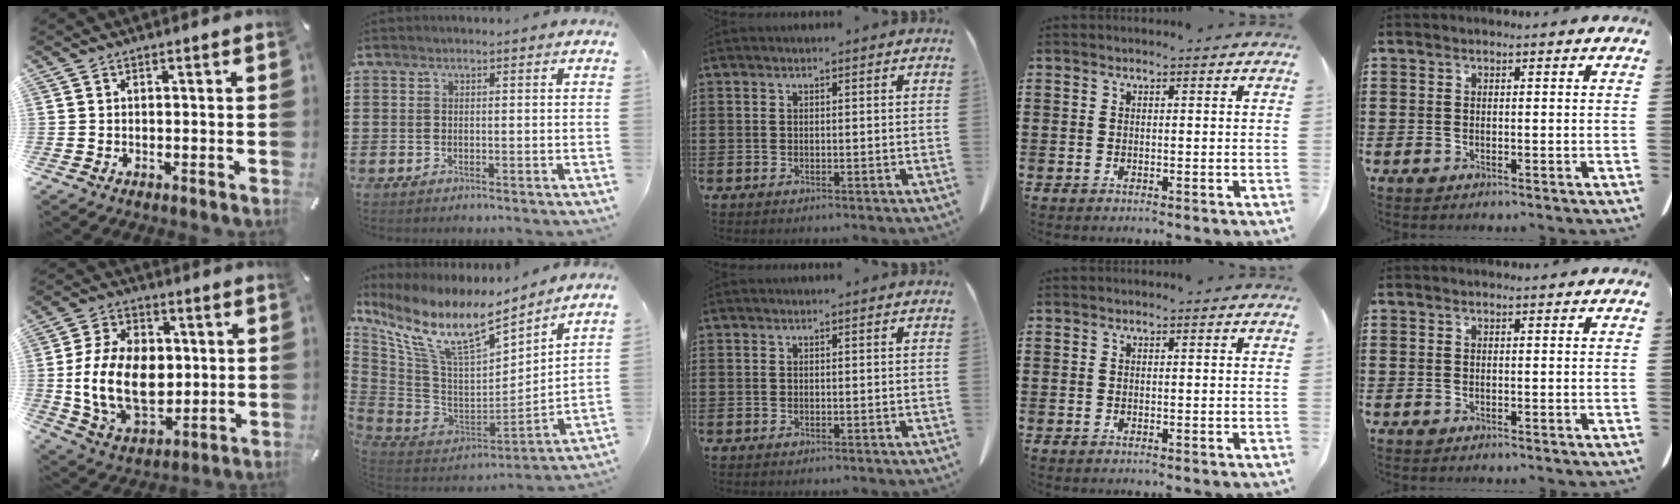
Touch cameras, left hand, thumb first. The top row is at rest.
{"thumb": {"total": 18.4, "force": [-0.3, 13.0, 13.0], "torque": [-0.271, 0.008, -0.003]}, "index": {"total": 13.1, "force": [8.5, 3.8, 9.1], "torque": [-0.196, -0.055, 0.146]}}